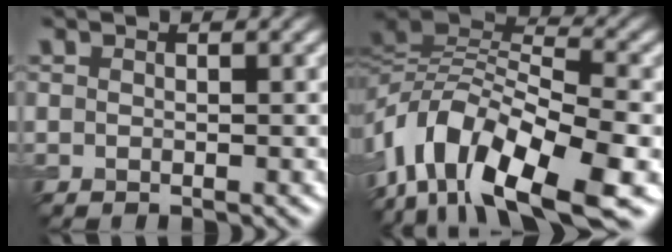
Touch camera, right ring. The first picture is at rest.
{"total": 12.8, "force": [-6.6, 5.6, 9.5], "torque": [-0.179, 0.006, -0.125]}